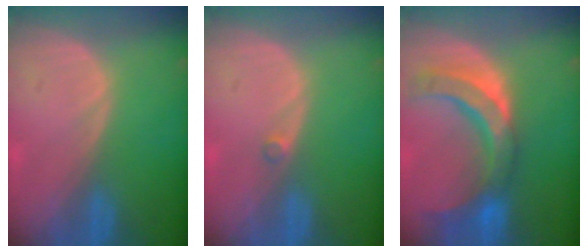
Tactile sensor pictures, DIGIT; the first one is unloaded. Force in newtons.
{"total": 1.0, "press": 0.8, "slide": 0.5}
{"total": 10.3, "press": 9.3, "slide": 4.4}